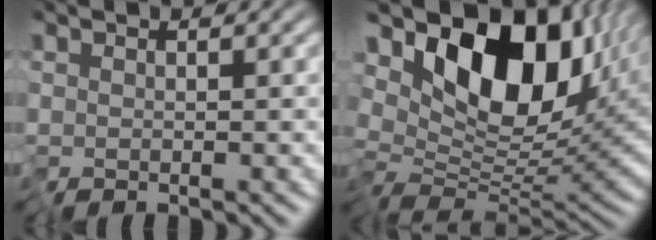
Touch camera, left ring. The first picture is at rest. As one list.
[{"total": 14.1, "force": [5.7, 7.4, 10.6], "torque": [-0.175, 0.024, 0.089]}]